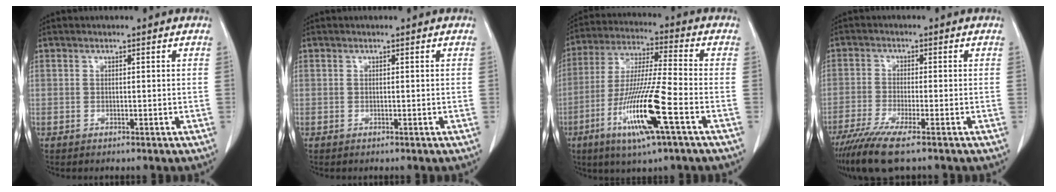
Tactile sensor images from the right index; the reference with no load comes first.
{"total": 0.0}
{"total": 15.3, "force": [-6.1, 0.2, 14.0], "torque": [-0.283, -0.021, -0.113]}
{"total": 7.7, "force": [-5.5, 0.1, 5.3], "torque": [-0.094, -0.022, -0.097]}